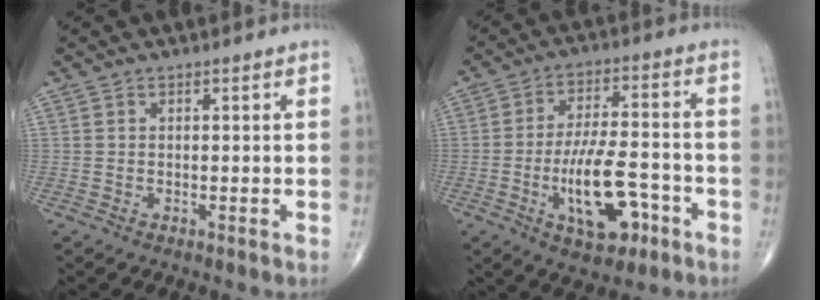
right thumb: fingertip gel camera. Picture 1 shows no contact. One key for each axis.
{"total": 13.5, "fx": -5.0, "fy": 5.8, "fz": 11.2, "tx": -0.174, "ty": 0.026, "tz": -0.076}